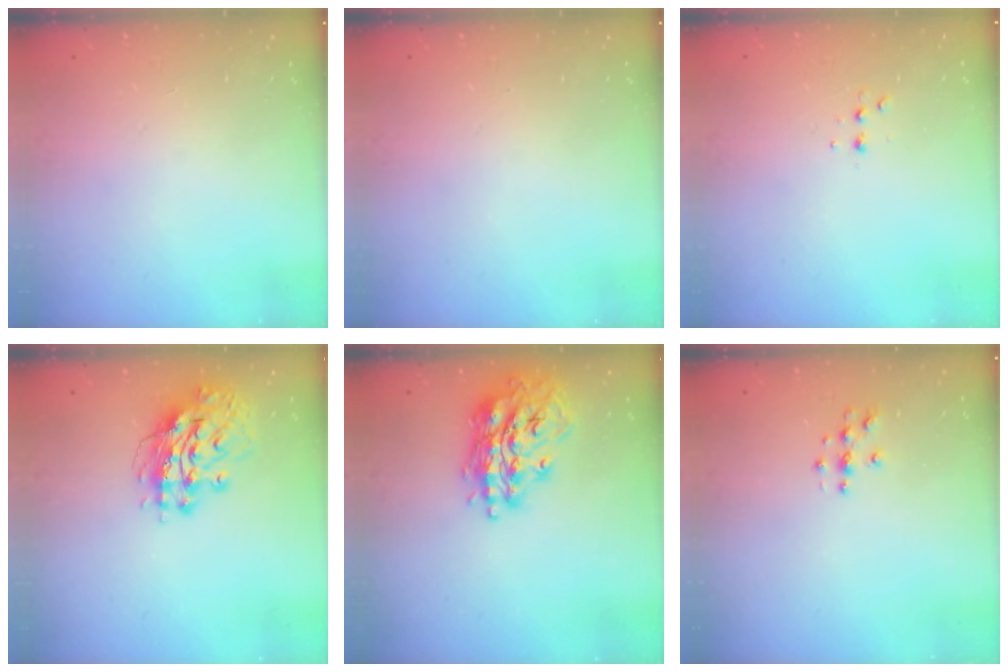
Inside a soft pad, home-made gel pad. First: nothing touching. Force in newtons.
{"total": 0.0}
{"total": 3.6, "press": 3.5, "slide": 1.1}
{"total": 13.5, "press": 13.4, "slide": 1.5}
{"total": 17.4, "press": 17.4, "slide": 1.4}
{"total": 3.7, "press": 3.7, "slide": 0.5}